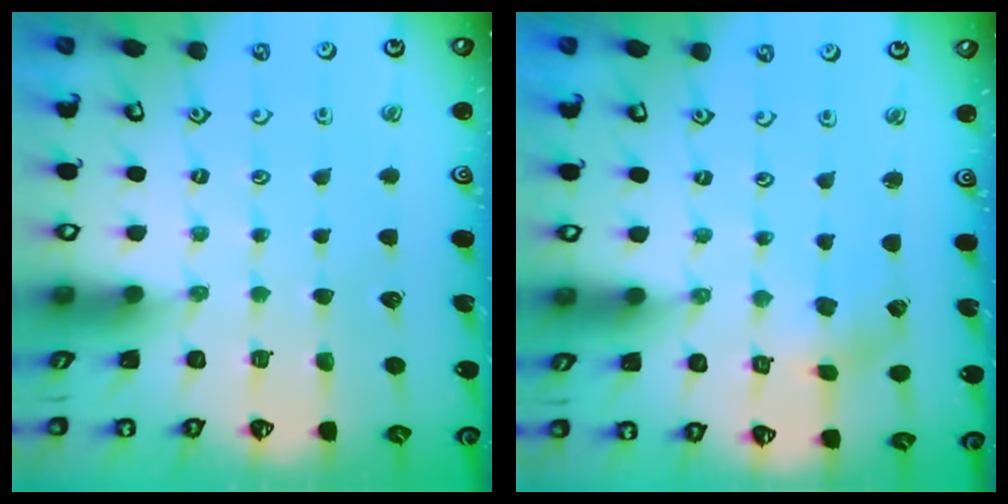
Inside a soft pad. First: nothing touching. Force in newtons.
{"total": 1.4, "press": 1.4, "slide": 0.2}